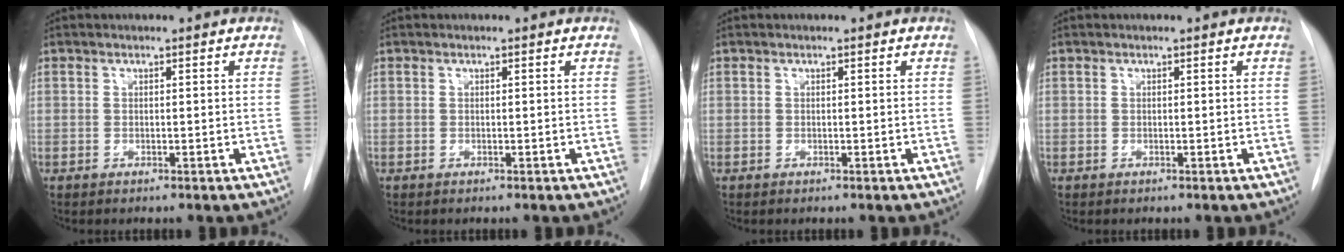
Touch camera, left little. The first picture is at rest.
{"total": 0.0}
{"total": 0.0}
{"total": 0.0}